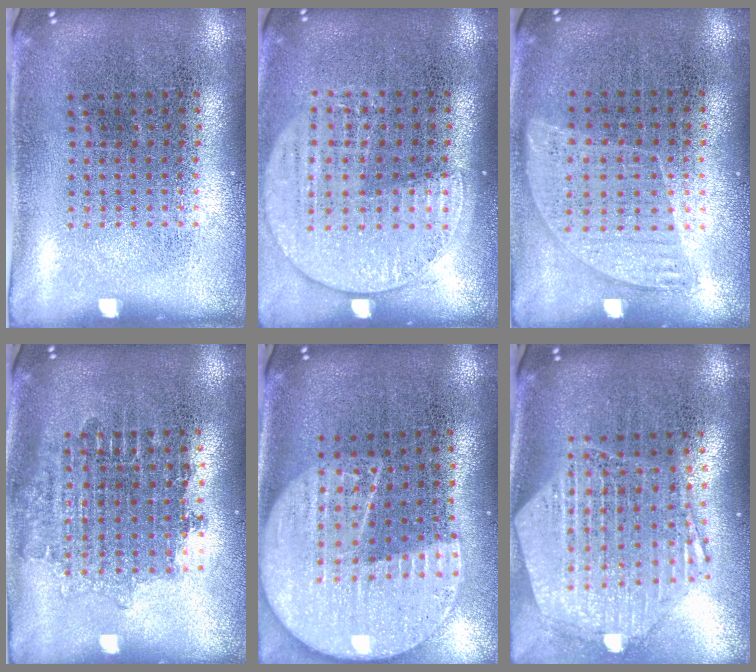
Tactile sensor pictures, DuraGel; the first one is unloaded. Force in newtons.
{"total": 1.5, "press": 1.3, "slide": 0.7}
{"total": 0.9, "press": 0.8, "slide": 0.3}
{"total": 1.7, "press": 1.4, "slide": 1.0}
{"total": 2.3, "press": 2.0, "slide": 1.1}
{"total": 2.9, "press": 2.3, "slide": 1.7}